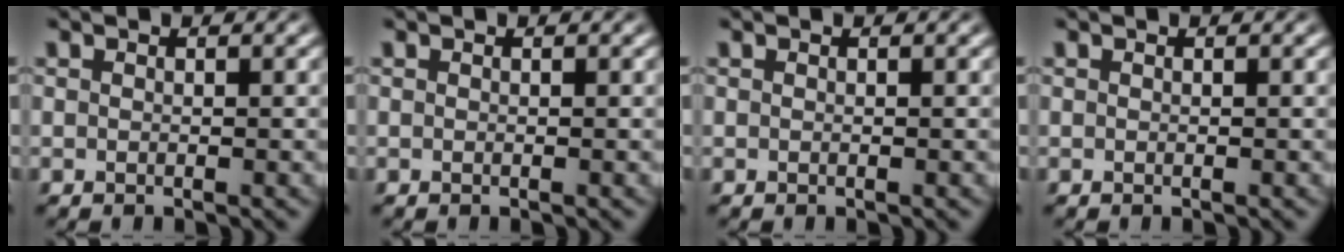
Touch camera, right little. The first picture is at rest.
{"total": 0.0}
{"total": 0.0}
{"total": 0.0}